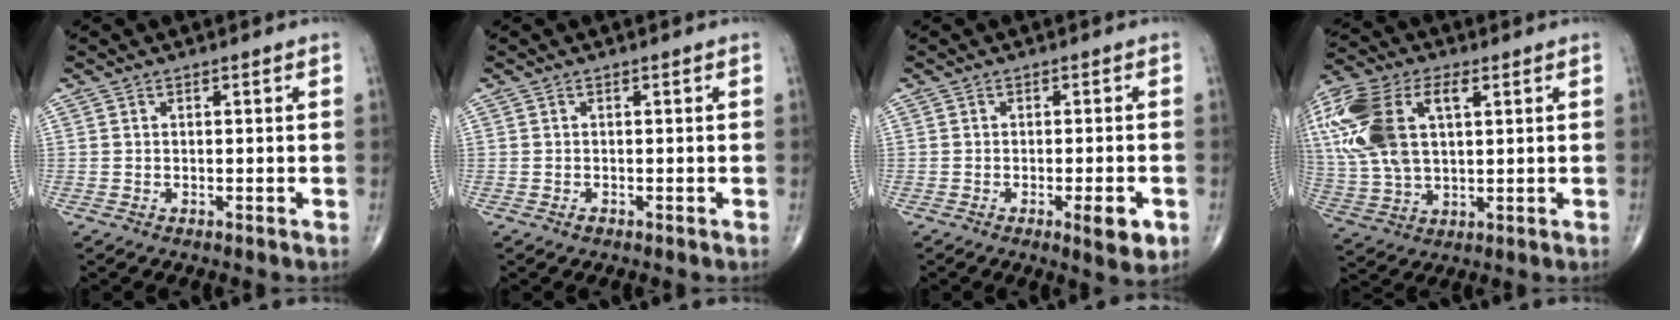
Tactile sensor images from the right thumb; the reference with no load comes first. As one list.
[{"total": 0.5, "force": [-0.3, 0.3, 0.2], "torque": [-0.003, 0.000, -0.007]}, {"total": 5.3, "force": [-2.0, 1.4, 4.7], "torque": [-0.060, -0.003, -0.023]}, {"total": 21.1, "force": [5.9, 11.7, 16.5], "torque": [-0.391, 0.014, 0.110]}]